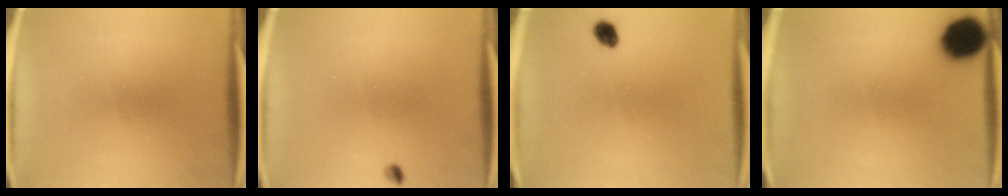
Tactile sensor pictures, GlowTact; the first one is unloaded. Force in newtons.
{"total": 1.0}
{"total": 2.2}
{"total": 8.7}